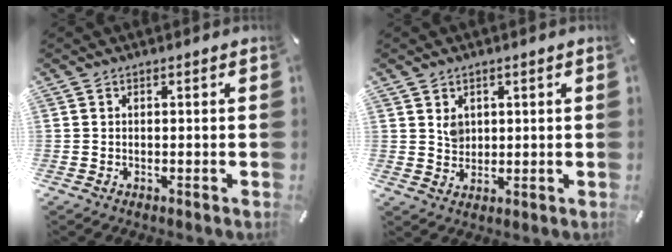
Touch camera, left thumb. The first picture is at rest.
{"total": 3.3, "force": [1.5, 2.9, 0.7], "torque": [-0.003, -0.002, 0.024]}